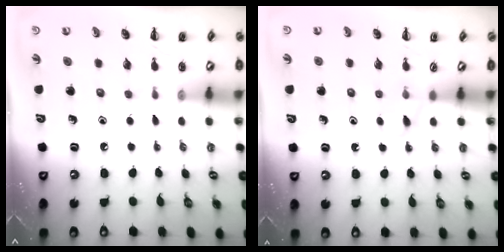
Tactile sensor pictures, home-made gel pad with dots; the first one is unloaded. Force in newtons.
{"total": 2.8, "press": 2.5, "slide": 1.1}